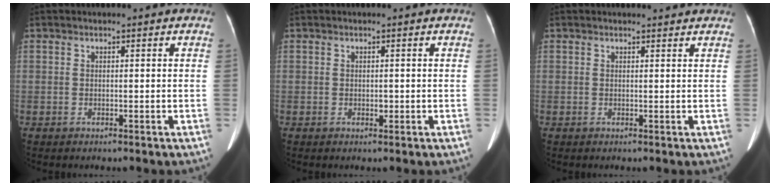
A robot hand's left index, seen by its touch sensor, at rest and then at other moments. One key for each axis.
{"total": 0.7, "fx": 0.0, "fy": 0.5, "fz": 0.4, "tx": -0.006, "ty": 0.000, "tz": -0.002}
{"total": 2.3, "fx": 2.3, "fy": 0.5, "fz": 0.4, "tx": -0.010, "ty": 0.003, "tz": 0.024}